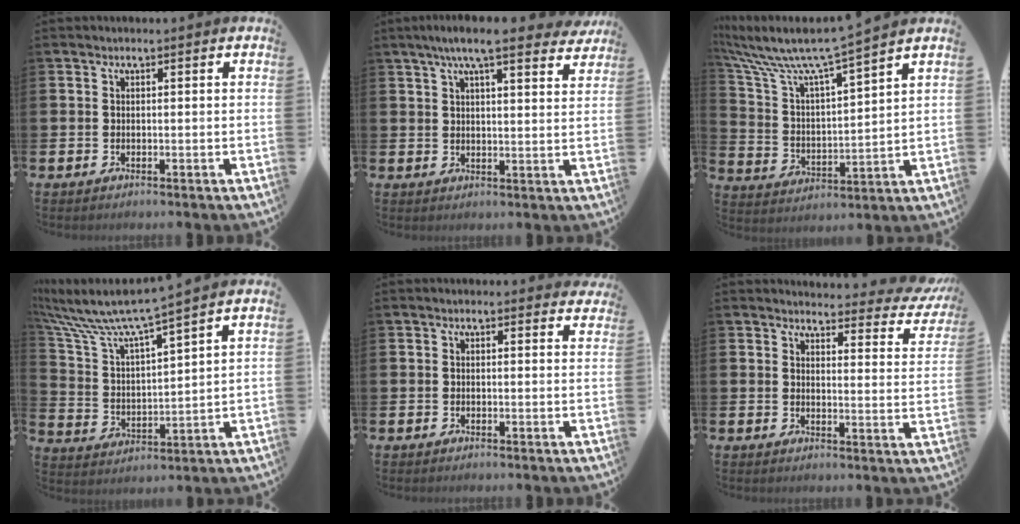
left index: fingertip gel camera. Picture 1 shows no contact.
{"total": 7.6, "force": [6.6, 1.0, 3.6], "torque": [-0.066, -0.023, 0.114]}
{"total": 8.6, "force": [7.7, 0.3, 3.8], "torque": [-0.110, -0.057, 0.123]}
{"total": 7.8, "force": [7.1, 0.4, 3.2], "torque": [-0.098, -0.053, 0.113]}
{"total": 0.9, "force": [0.8, 0.4, 0.1], "torque": [0.000, 0.003, 0.014]}
{"total": 3.5, "force": [3.2, 1.0, 0.7], "torque": [-0.008, -0.033, 0.046]}